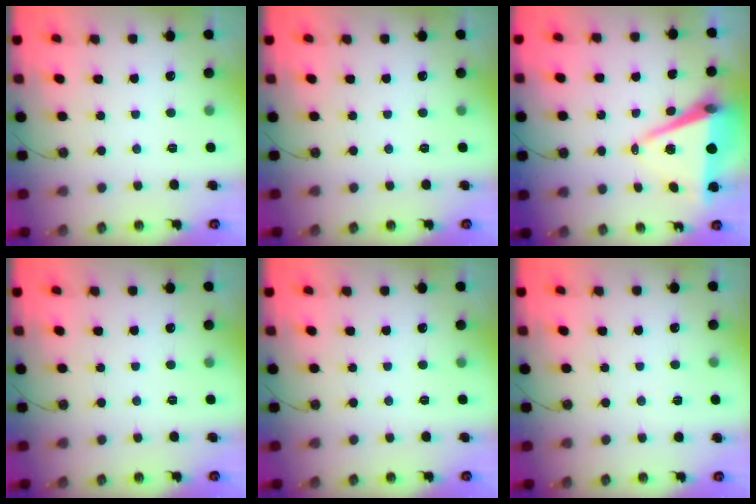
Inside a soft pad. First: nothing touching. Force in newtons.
{"total": 0.0}
{"total": 9.8, "press": 8.9, "slide": 4.1}
{"total": 0.0}
{"total": 0.0}
{"total": 2.4, "press": 2.2, "slide": 1.1}